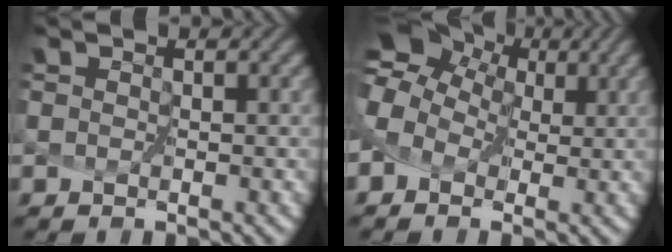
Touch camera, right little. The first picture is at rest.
{"total": 7.9, "force": [2.7, 6.0, 4.4], "torque": [-0.105, 0.035, 0.030]}